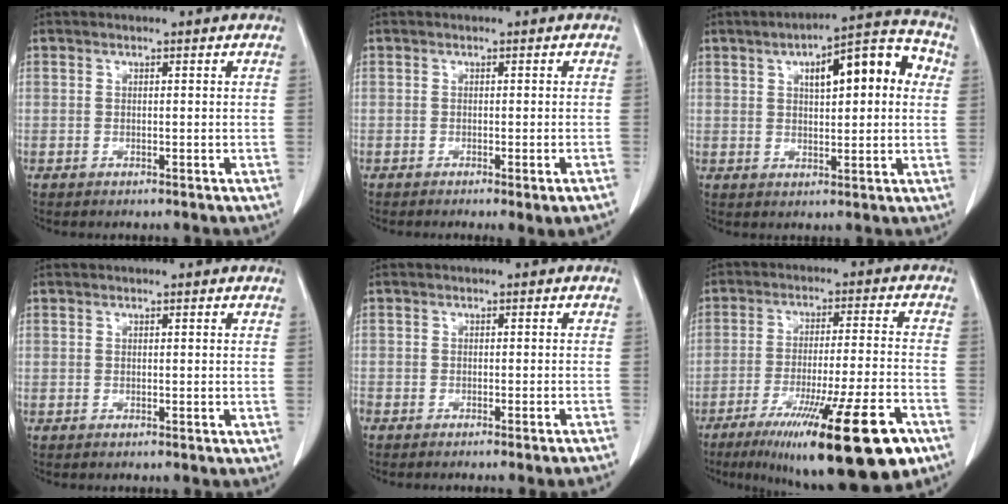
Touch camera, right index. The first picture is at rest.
{"total": 2.7, "force": [-1.6, -0.3, 2.1], "torque": [-0.020, -0.010, -0.022]}
{"total": 12.6, "force": [3.8, 3.8, 11.4], "torque": [-0.153, 0.036, 0.050]}
{"total": 0.0}
{"total": 6.0, "force": [-5.6, -1.3, 1.7], "torque": [0.003, -0.014, -0.074]}
{"total": 20.5, "force": [-12.3, 1.1, 16.3], "torque": [-0.211, -0.040, -0.193]}